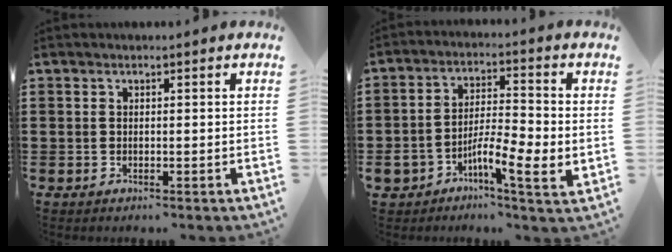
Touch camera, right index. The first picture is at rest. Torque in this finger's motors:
{"motor_torque": [0.44, -0.19, 0.49, 0.14]}